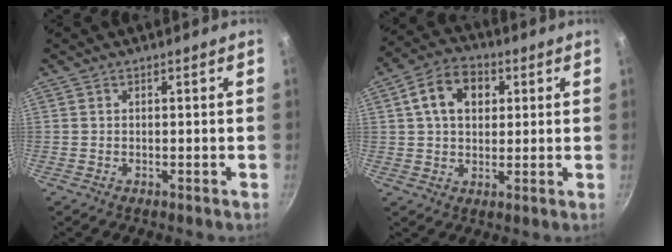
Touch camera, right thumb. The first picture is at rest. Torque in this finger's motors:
{"motor_torque": [0.13, 2.32, 0.86, -0.02, 0.06]}